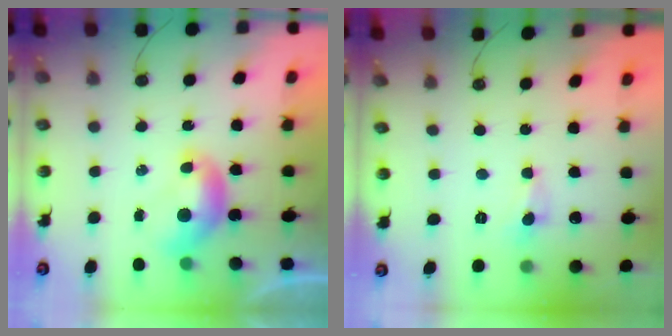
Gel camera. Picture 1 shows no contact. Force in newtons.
{"total": 0.0}